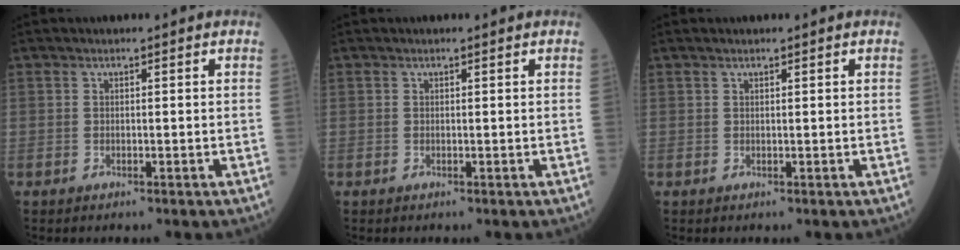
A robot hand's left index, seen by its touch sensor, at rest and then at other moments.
{"total": 0.0}
{"total": 0.0}